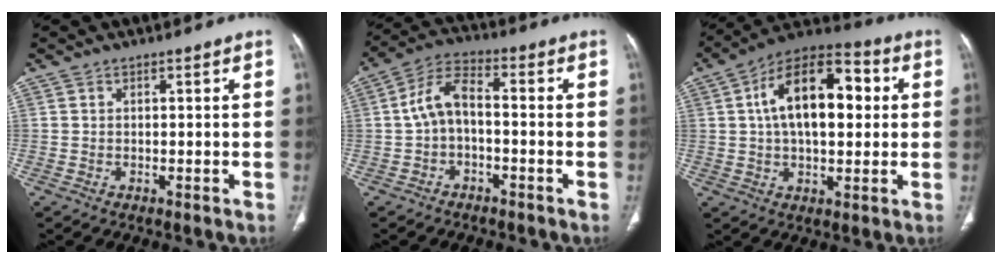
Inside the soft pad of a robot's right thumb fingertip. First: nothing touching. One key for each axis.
{"total": 7.2, "fx": -1.1, "fy": 3.9, "fz": 6.0, "tx": -0.116, "ty": 0.032, "tz": -0.030}
{"total": 18.1, "fx": 3.2, "fy": 9.7, "fz": 15.0, "tx": -0.221, "ty": 0.028, "tz": 0.045}